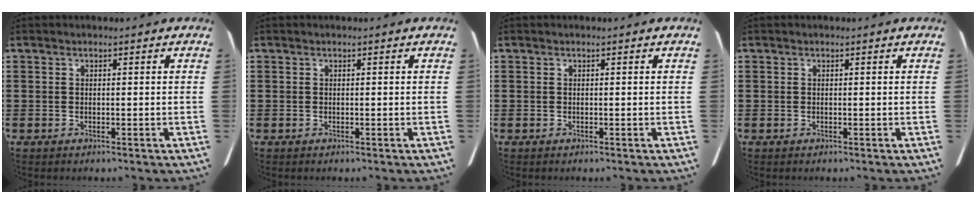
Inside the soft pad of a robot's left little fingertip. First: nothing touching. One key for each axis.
{"total": 0.0}
{"total": 0.0}
{"total": 0.0}